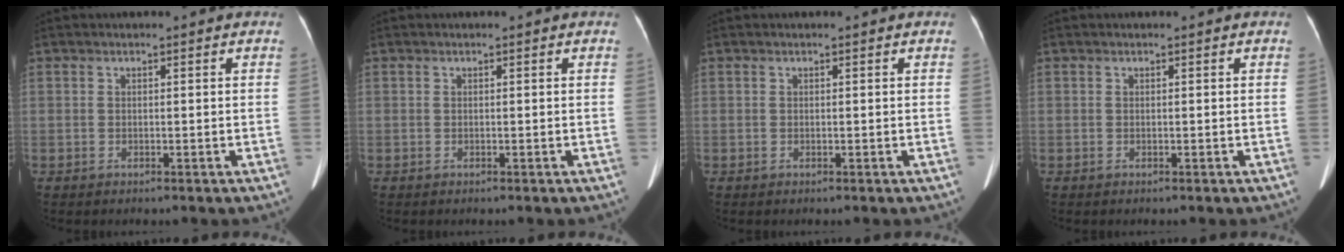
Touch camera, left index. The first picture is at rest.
{"total": 0.0}
{"total": 0.0}
{"total": 0.0}